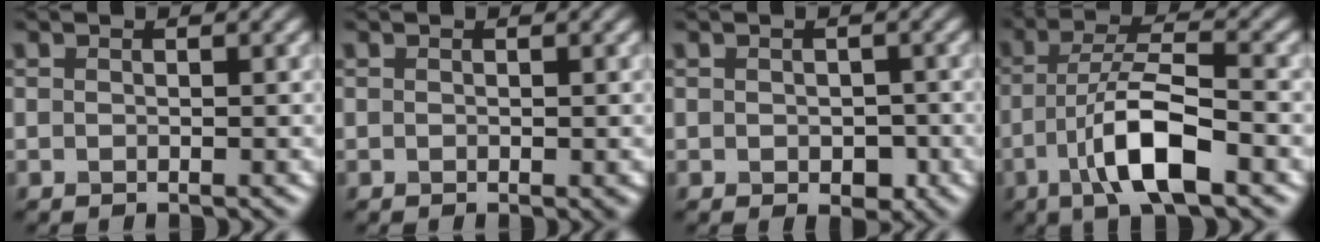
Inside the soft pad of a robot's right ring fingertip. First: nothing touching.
{"total": 0.0}
{"total": 1.7, "force": [-0.3, 1.3, 1.1], "torque": [-0.014, -0.008, -0.003]}
{"total": 7.3, "force": [-2.7, 2.0, 6.5], "torque": [-0.118, 0.007, -0.053]}